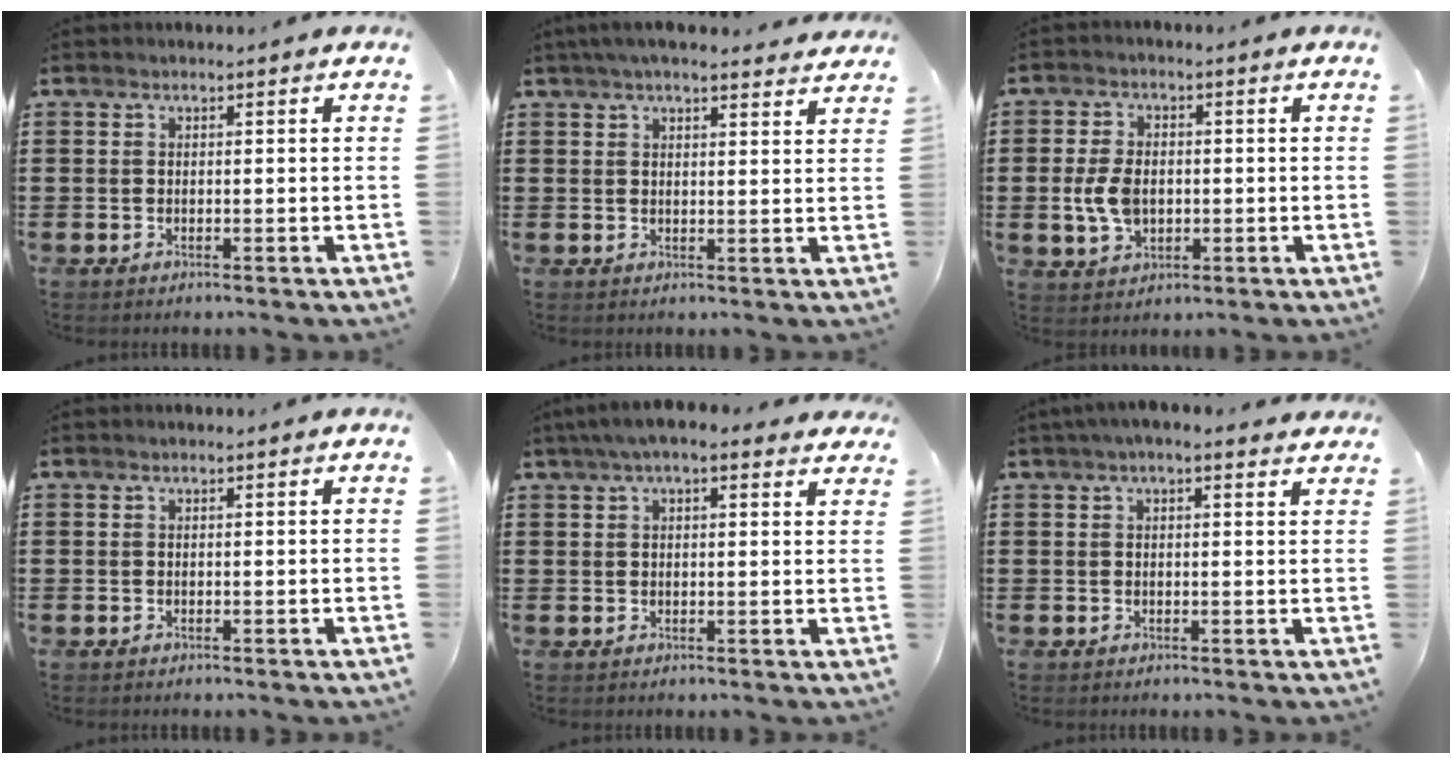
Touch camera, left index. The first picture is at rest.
{"total": 4.2, "force": [3.7, 0.8, 1.9], "torque": [-0.045, -0.001, 0.067]}
{"total": 6.1, "force": [-0.4, 4.0, 4.5], "torque": [-0.115, 0.001, -0.013]}
{"total": 0.0}
{"total": 4.7, "force": [3.3, 1.3, 3.0], "torque": [-0.066, 0.003, 0.059]}
{"total": 2.2, "force": [1.4, 0.9, 1.5], "torque": [-0.032, 0.009, 0.024]}